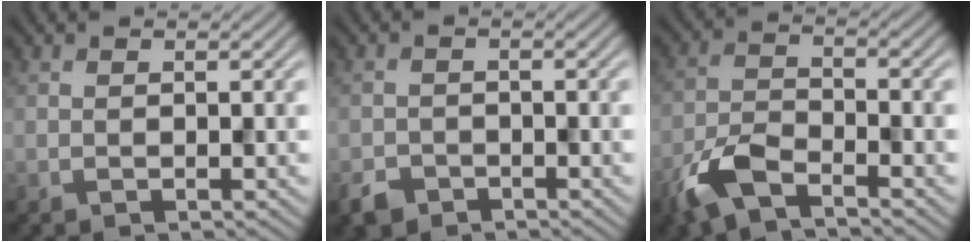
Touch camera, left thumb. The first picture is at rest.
{"total": 2.5, "force": [-1.8, 1.5, 0.7], "torque": [-0.015, -0.004, -0.045]}
{"total": 6.7, "force": [-4.7, 2.4, 4.2], "torque": [-0.096, -0.006, -0.108]}